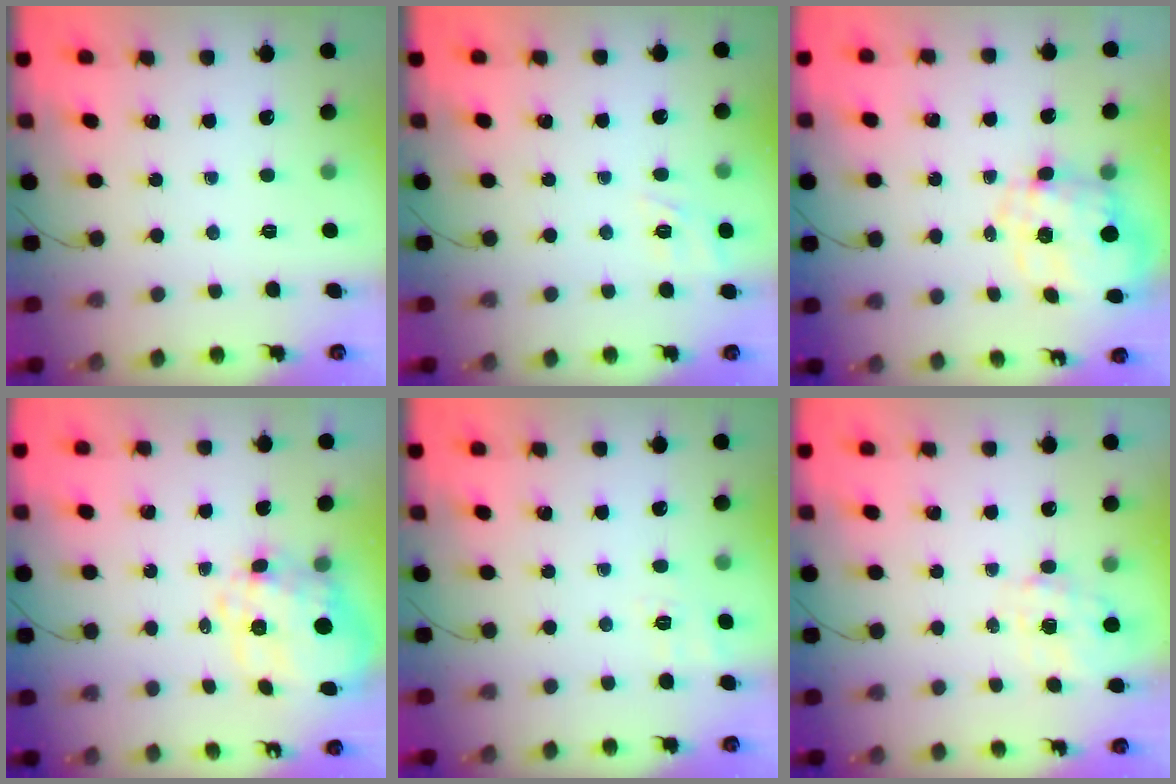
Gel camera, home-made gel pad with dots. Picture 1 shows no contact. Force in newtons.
{"total": 3.1, "press": 2.7, "slide": 1.4}
{"total": 3.8, "press": 3.4, "slide": 1.7}
{"total": 12.9, "press": 12.5, "slide": 3.3}
{"total": 2.4, "press": 1.3, "slide": 2.1}
{"total": 6.2, "press": 6.1, "slide": 0.9}